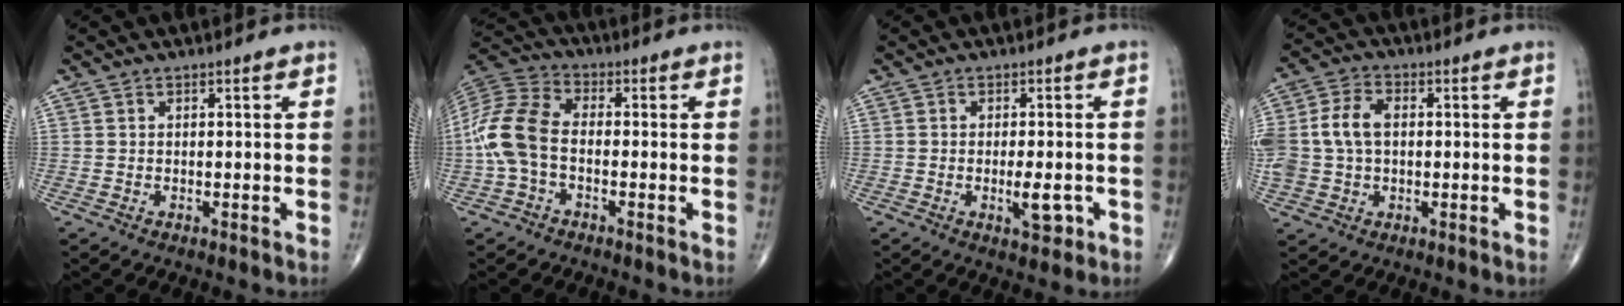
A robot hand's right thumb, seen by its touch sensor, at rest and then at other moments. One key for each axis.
{"total": 11.7, "fx": -1.9, "fy": 7.0, "fz": 9.2, "tx": -0.202, "ty": 0.031, "tz": -0.048}
{"total": 4.4, "fx": -1.3, "fy": 1.7, "fz": 3.8, "tx": -0.051, "ty": -0.002, "tz": -0.014}
{"total": 10.2, "fx": 0.6, "fy": 7.1, "fz": 7.3, "tx": -0.152, "ty": 0.024, "tz": 0.012}